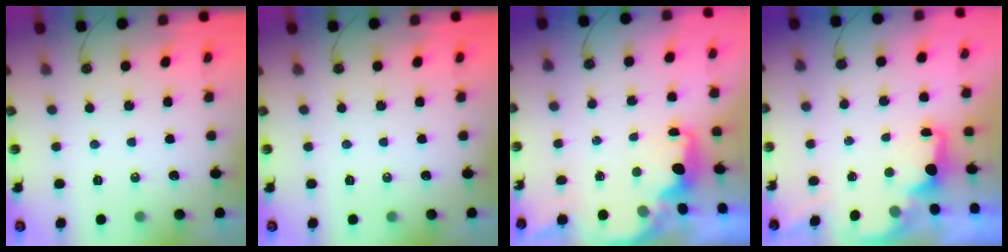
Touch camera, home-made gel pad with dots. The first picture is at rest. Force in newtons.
{"total": 0.0}
{"total": 2.1, "press": 2.0, "slide": 0.8}
{"total": 1.9, "press": 1.7, "slide": 0.8}